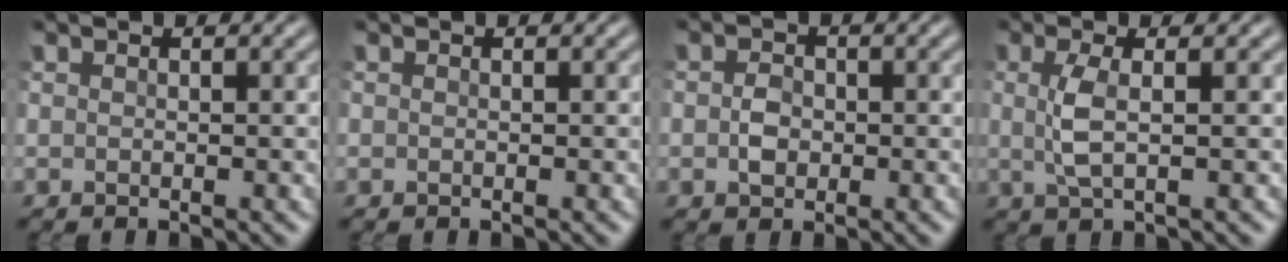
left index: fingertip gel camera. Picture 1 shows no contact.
{"total": 0.0}
{"total": 1.9, "force": [-0.4, 1.4, 1.1], "torque": [-0.022, -0.001, -0.013]}
{"total": 2.5, "force": [0.1, 0.6, 2.5], "torque": [-0.059, 0.001, 0.000]}